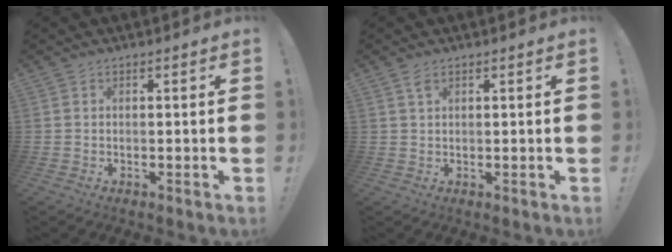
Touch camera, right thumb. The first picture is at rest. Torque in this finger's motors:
{"motor_torque": [-0.15, 0.02, 0.11, 0.28, 0.02]}